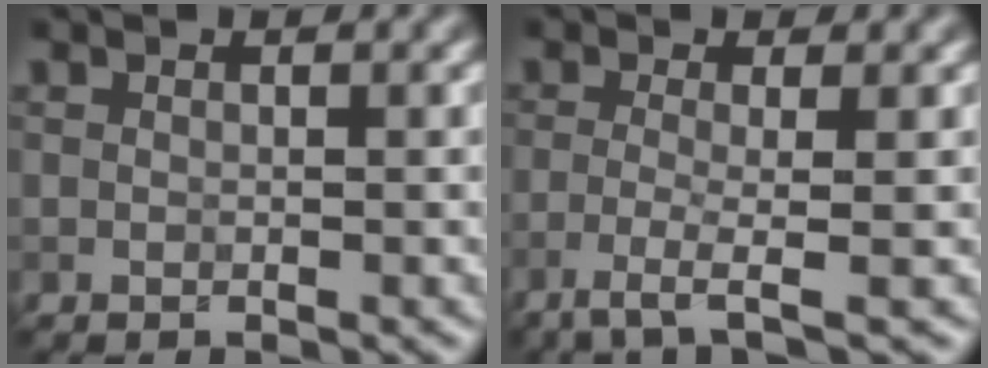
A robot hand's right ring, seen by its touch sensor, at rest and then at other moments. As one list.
[{"total": 3.5, "force": [-1.5, 0.6, 3.1], "torque": [-0.056, -0.004, -0.046]}]